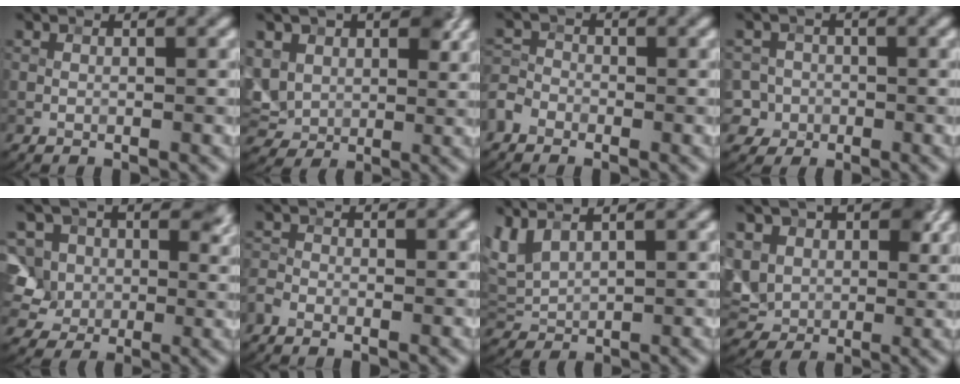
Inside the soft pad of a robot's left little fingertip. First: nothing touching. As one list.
[{"total": 7.4, "force": [2.5, 5.8, 3.8], "torque": [-0.101, 0.011, 0.038]}, {"total": 2.2, "force": [-1.6, 1.5, 0.6], "torque": [-0.014, 0.003, -0.044]}, {"total": 3.9, "force": [-1.1, 3.6, 0.7], "torque": [0.012, 0.011, -0.036]}, {"total": 10.9, "force": [4.1, 8.3, 5.6], "torque": [-0.110, 0.020, 0.047]}, {"total": 1.2, "force": [-1.0, 0.6, 0.4], "torque": [-0.009, 0.001, -0.027]}, {"total": 3.4, "force": [2.3, 1.5, 2.0], "torque": [-0.059, 0.010, 0.051]}, {"total": 8.3, "force": [2.7, 6.4, 4.4], "torque": [-0.108, 0.013, 0.038]}]